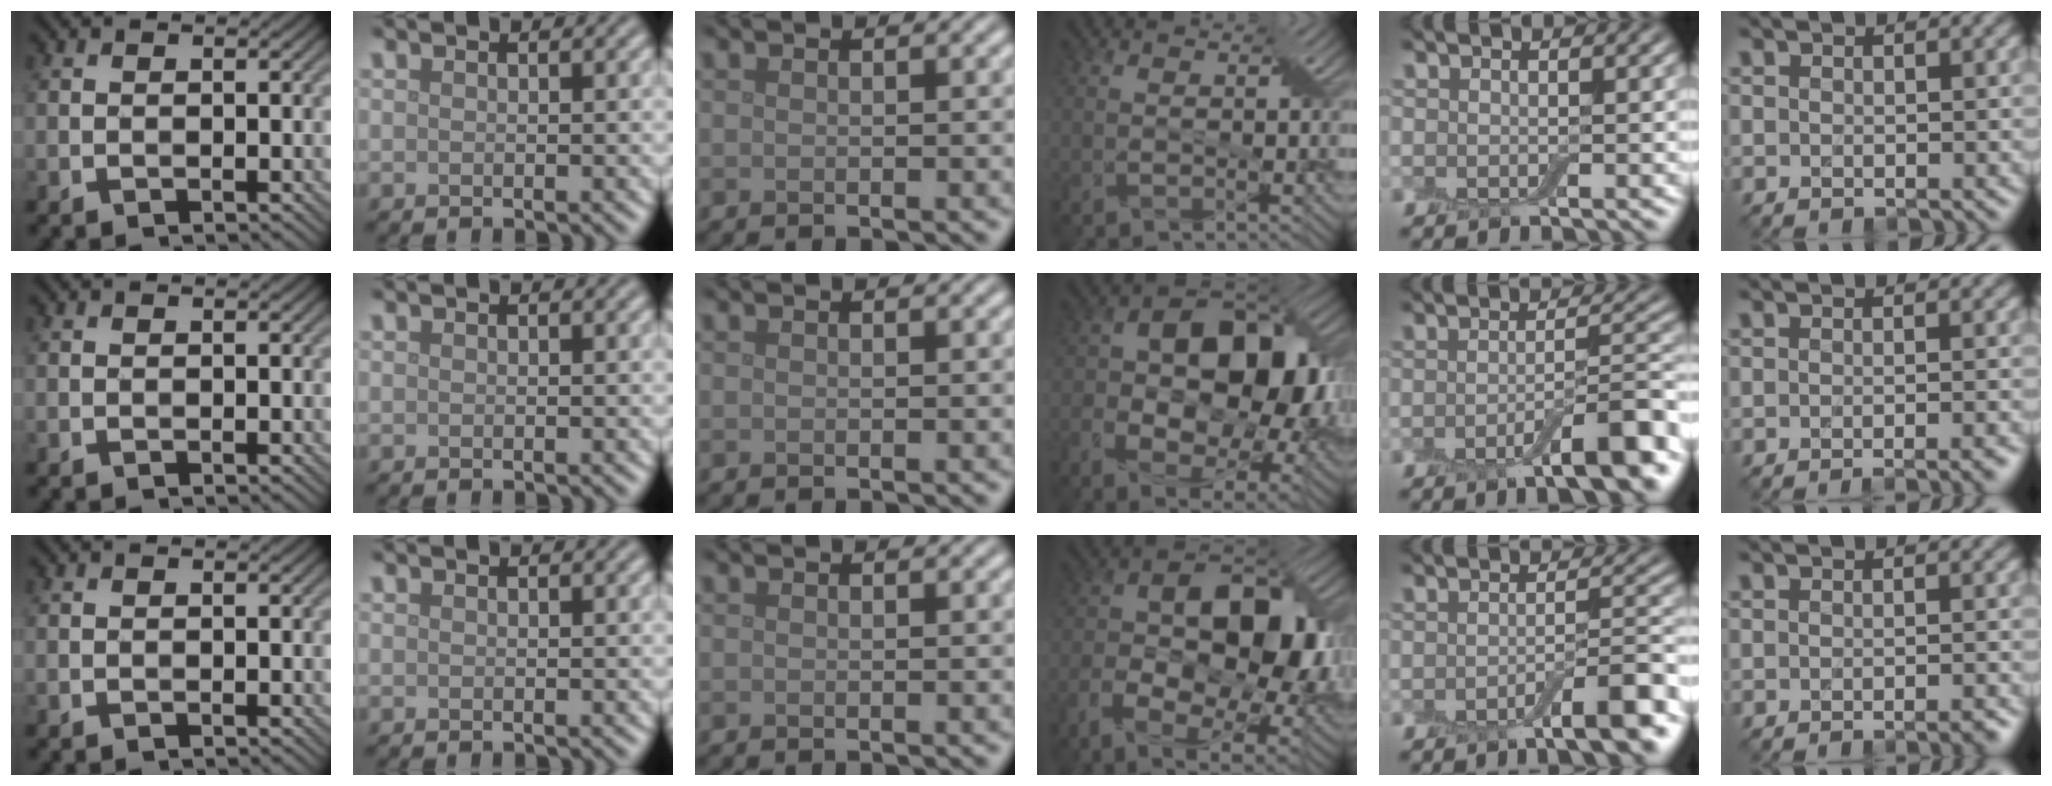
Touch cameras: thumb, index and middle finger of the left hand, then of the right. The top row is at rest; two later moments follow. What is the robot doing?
{"motion": "insert", "object": "backpack"}